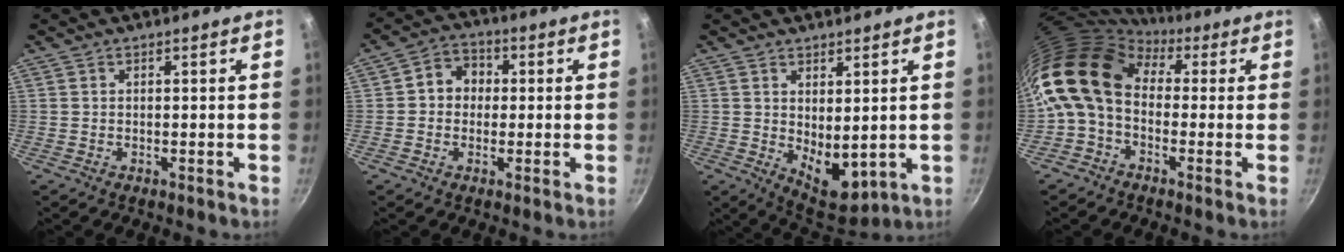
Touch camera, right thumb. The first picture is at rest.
{"total": 5.9, "force": [0.3, 5.2, 2.9], "torque": [-0.013, 0.012, -0.008]}
{"total": 8.4, "force": [1.2, 4.5, 6.9], "torque": [-0.080, -0.030, 0.036]}
{"total": 13.9, "force": [1.1, 9.9, 9.6], "torque": [-0.165, 0.027, -0.005]}